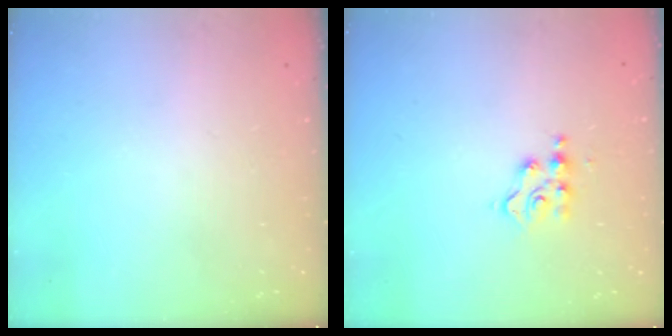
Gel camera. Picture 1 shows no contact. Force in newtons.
{"total": 4.0, "press": 4.0, "slide": 0.5}